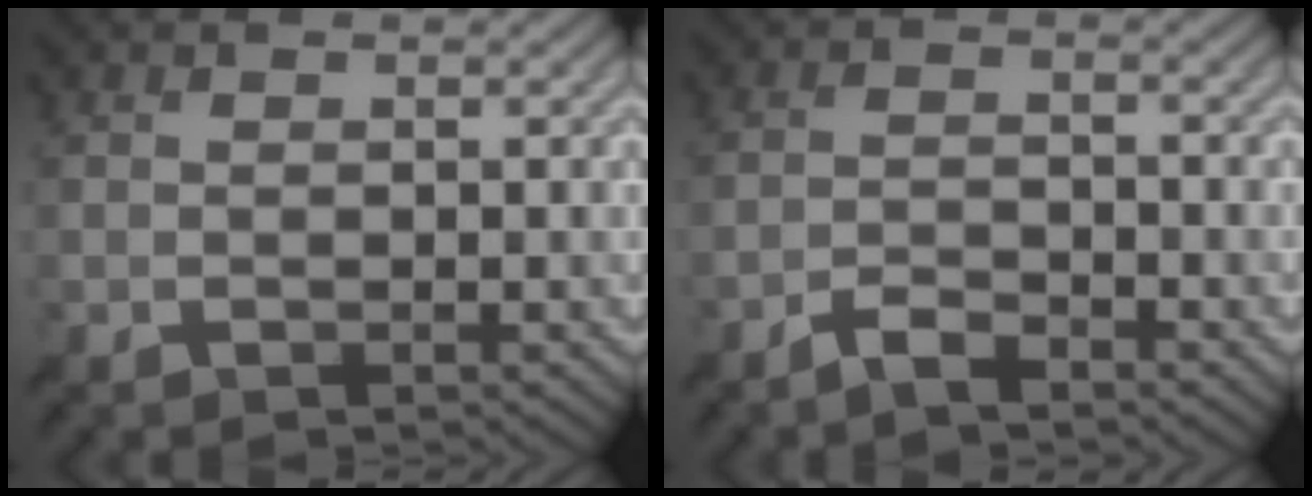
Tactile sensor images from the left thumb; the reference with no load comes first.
{"total": 2.7, "force": [-2.2, 0.5, 1.4], "torque": [-0.027, 0.001, -0.049]}